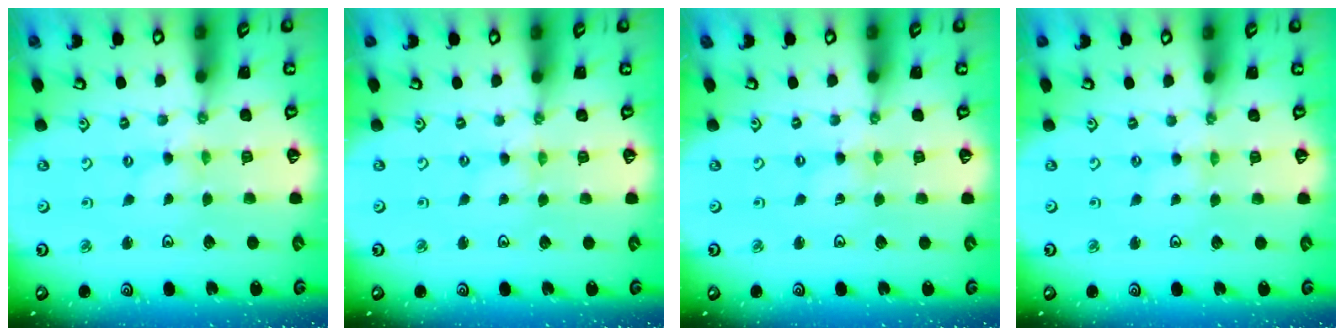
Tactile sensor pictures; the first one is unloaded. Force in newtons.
{"total": 0.0}
{"total": 0.0}
{"total": 0.0}